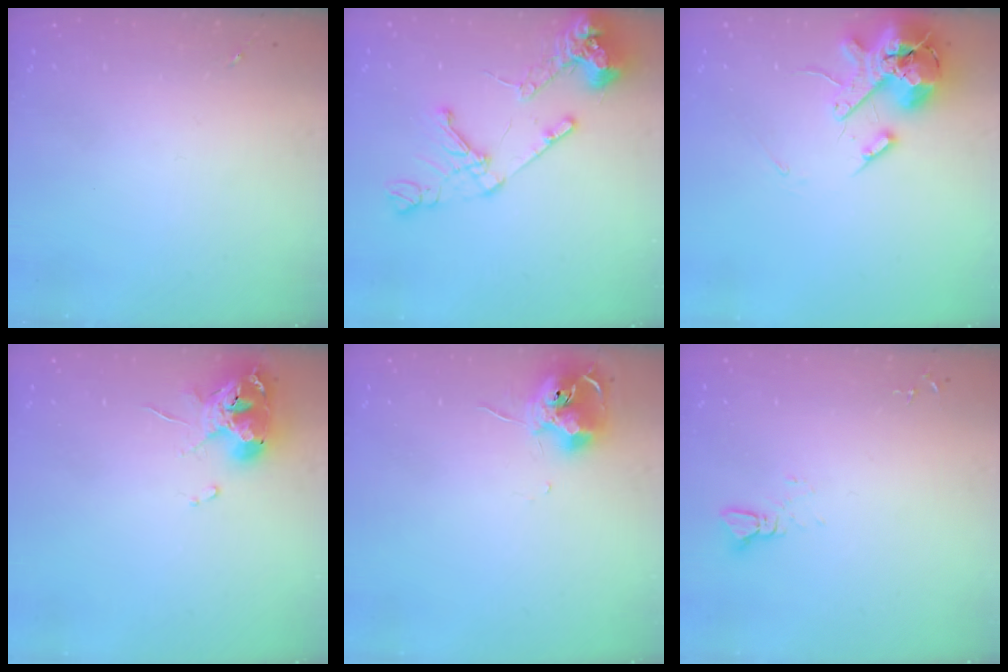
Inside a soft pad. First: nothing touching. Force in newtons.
{"total": 14.1, "press": 14.0, "slide": 1.9}
{"total": 14.6, "press": 14.4, "slide": 2.4}
{"total": 10.3, "press": 10.3, "slide": 1.3}
{"total": 11.1, "press": 11.0, "slide": 0.6}
{"total": 2.4, "press": 2.4, "slide": 0.1}